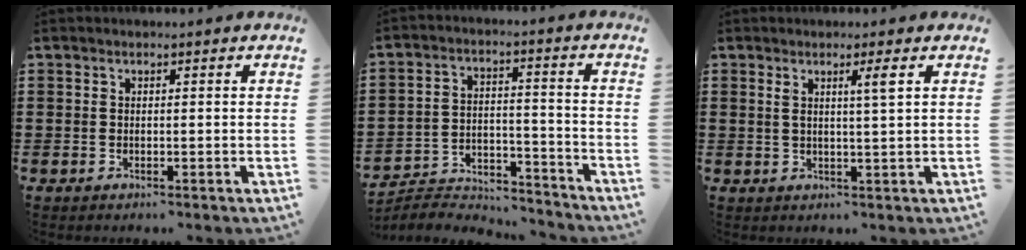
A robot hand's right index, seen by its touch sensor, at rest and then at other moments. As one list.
[{"total": 5.5, "force": [-5.3, 1.2, 0.8], "torque": [-0.020, 0.013, -0.107]}, {"total": 3.0, "force": [1.2, 0.0, 2.7], "torque": [-0.056, -0.003, 0.018]}]